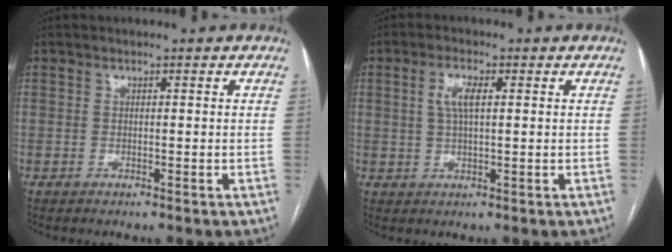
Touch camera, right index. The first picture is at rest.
{"total": 3.8, "force": [1.0, 1.1, 3.5], "torque": [-0.074, 0.006, 0.020]}